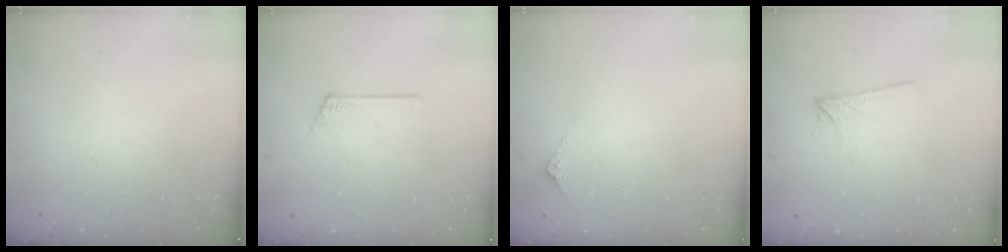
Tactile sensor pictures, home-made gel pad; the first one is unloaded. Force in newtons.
{"total": 1.5, "press": 1.5, "slide": 0.1}
{"total": 2.9, "press": 2.9, "slide": 0.2}
{"total": 5.0, "press": 5.0, "slide": 0.8}